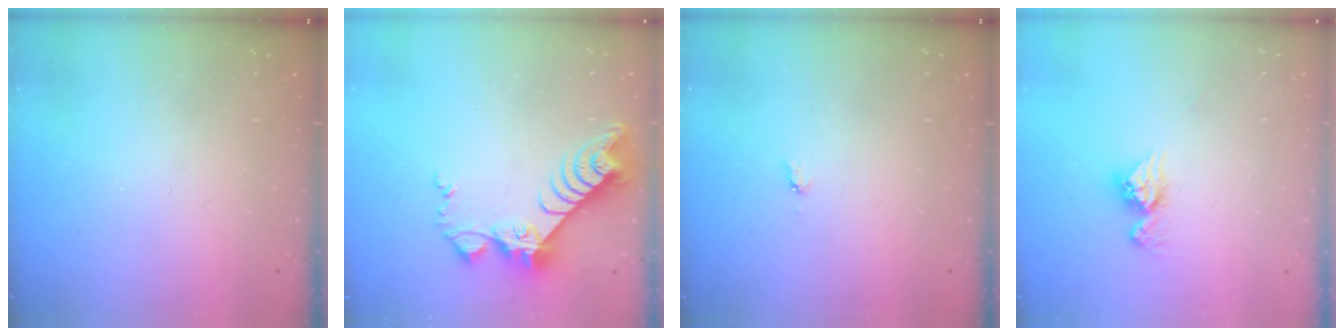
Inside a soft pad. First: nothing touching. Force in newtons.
{"total": 9.3, "press": 9.3, "slide": 0.7}
{"total": 3.9, "press": 3.8, "slide": 0.5}
{"total": 9.4, "press": 9.4, "slide": 0.8}